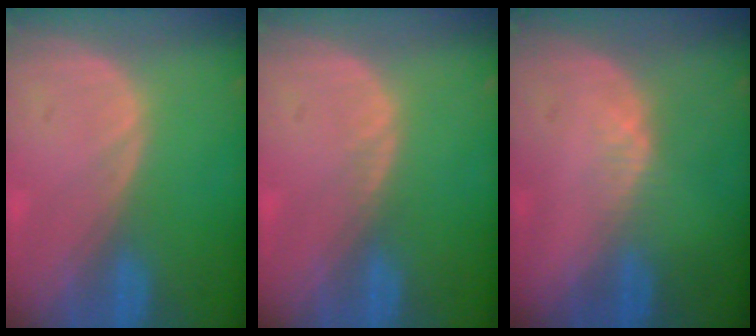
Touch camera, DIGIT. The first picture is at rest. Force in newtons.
{"total": 0.5, "press": 0.5, "slide": 0.1}
{"total": 1.4, "press": 1.2, "slide": 0.7}